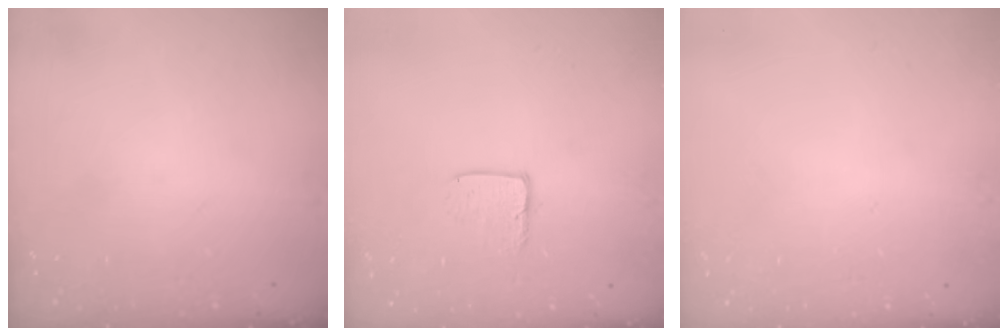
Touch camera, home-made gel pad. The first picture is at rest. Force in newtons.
{"total": 4.1, "press": 4.1, "slide": 0.3}
{"total": 0.0}